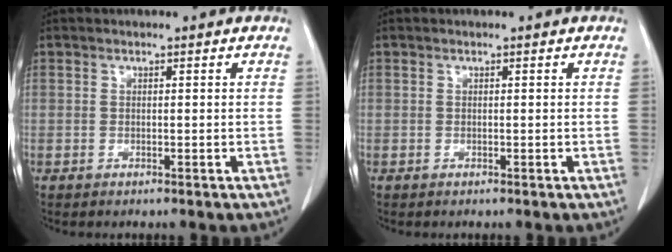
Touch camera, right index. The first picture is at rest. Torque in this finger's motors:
{"motor_torque": [0.00, 0.00, 0.00, 0.00]}